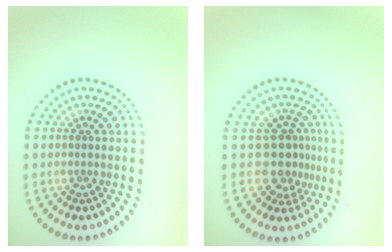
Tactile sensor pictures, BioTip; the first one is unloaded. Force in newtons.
{"total": 3.4, "press": 2.4, "slide": 2.5}